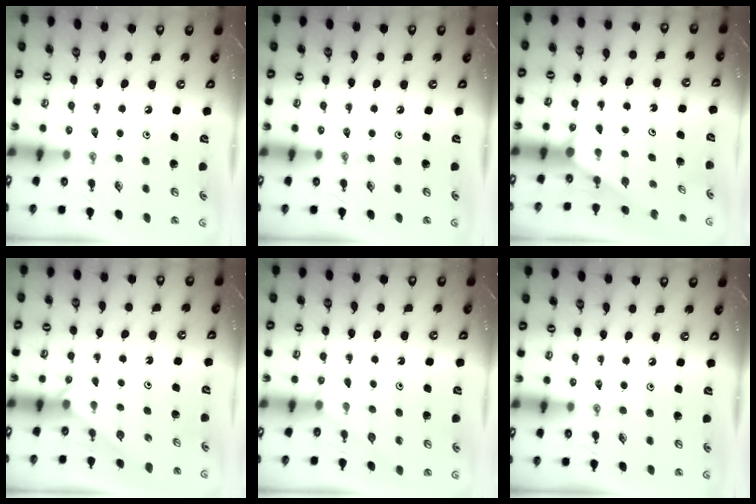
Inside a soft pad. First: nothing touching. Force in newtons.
{"total": 0.0}
{"total": 1.5, "press": 1.5, "slide": 0.2}
{"total": 1.8, "press": 1.8, "slide": 0.2}
{"total": 3.0, "press": 2.9, "slide": 0.4}
{"total": 0.0}